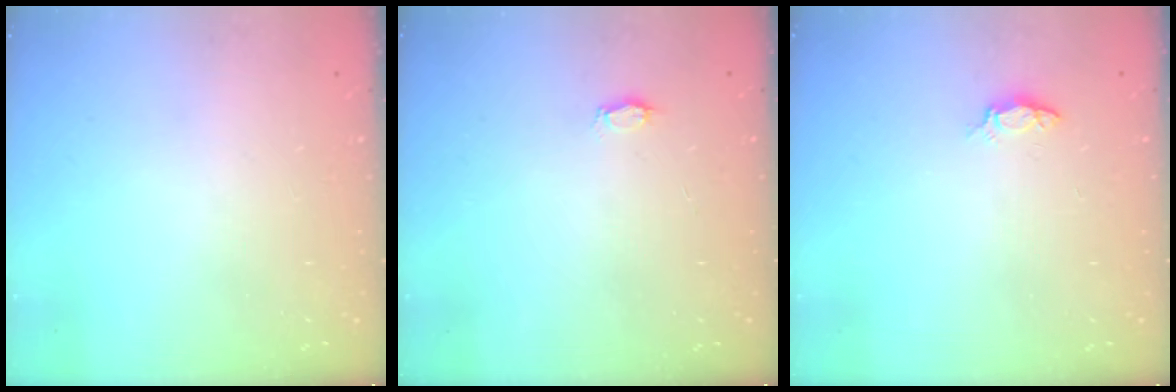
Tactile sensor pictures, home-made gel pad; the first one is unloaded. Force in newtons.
{"total": 2.3, "press": 2.3, "slide": 0.3}
{"total": 4.1, "press": 4.1, "slide": 0.5}